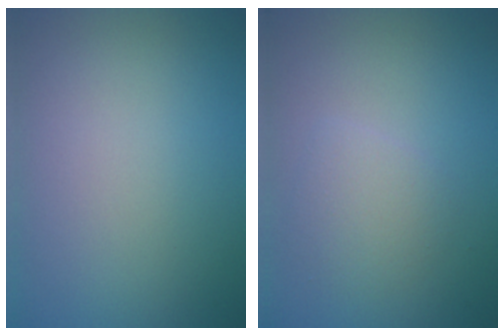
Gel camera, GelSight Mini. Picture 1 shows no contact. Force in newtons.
{"total": 2.0, "press": 2.0, "slide": 0.2}